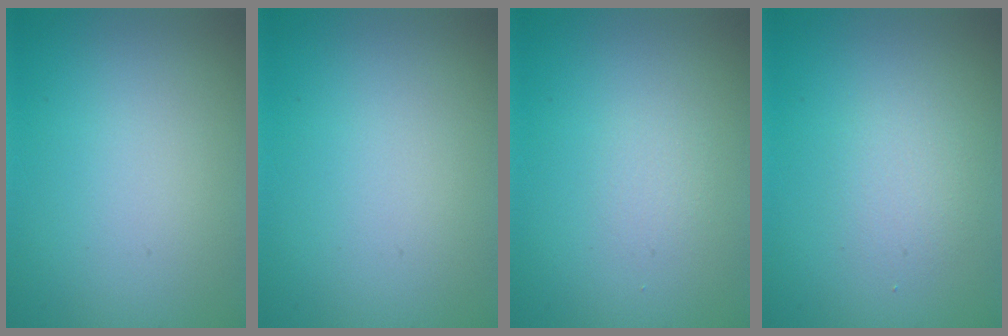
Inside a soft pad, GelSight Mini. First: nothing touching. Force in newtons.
{"total": 0.0}
{"total": 0.7, "press": 0.7, "slide": 0.1}
{"total": 1.7, "press": 1.7, "slide": 0.0}